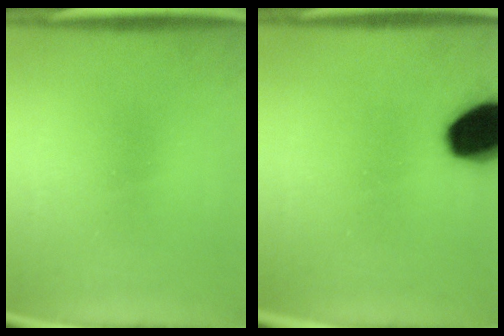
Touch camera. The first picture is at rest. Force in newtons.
{"total": 16.5}